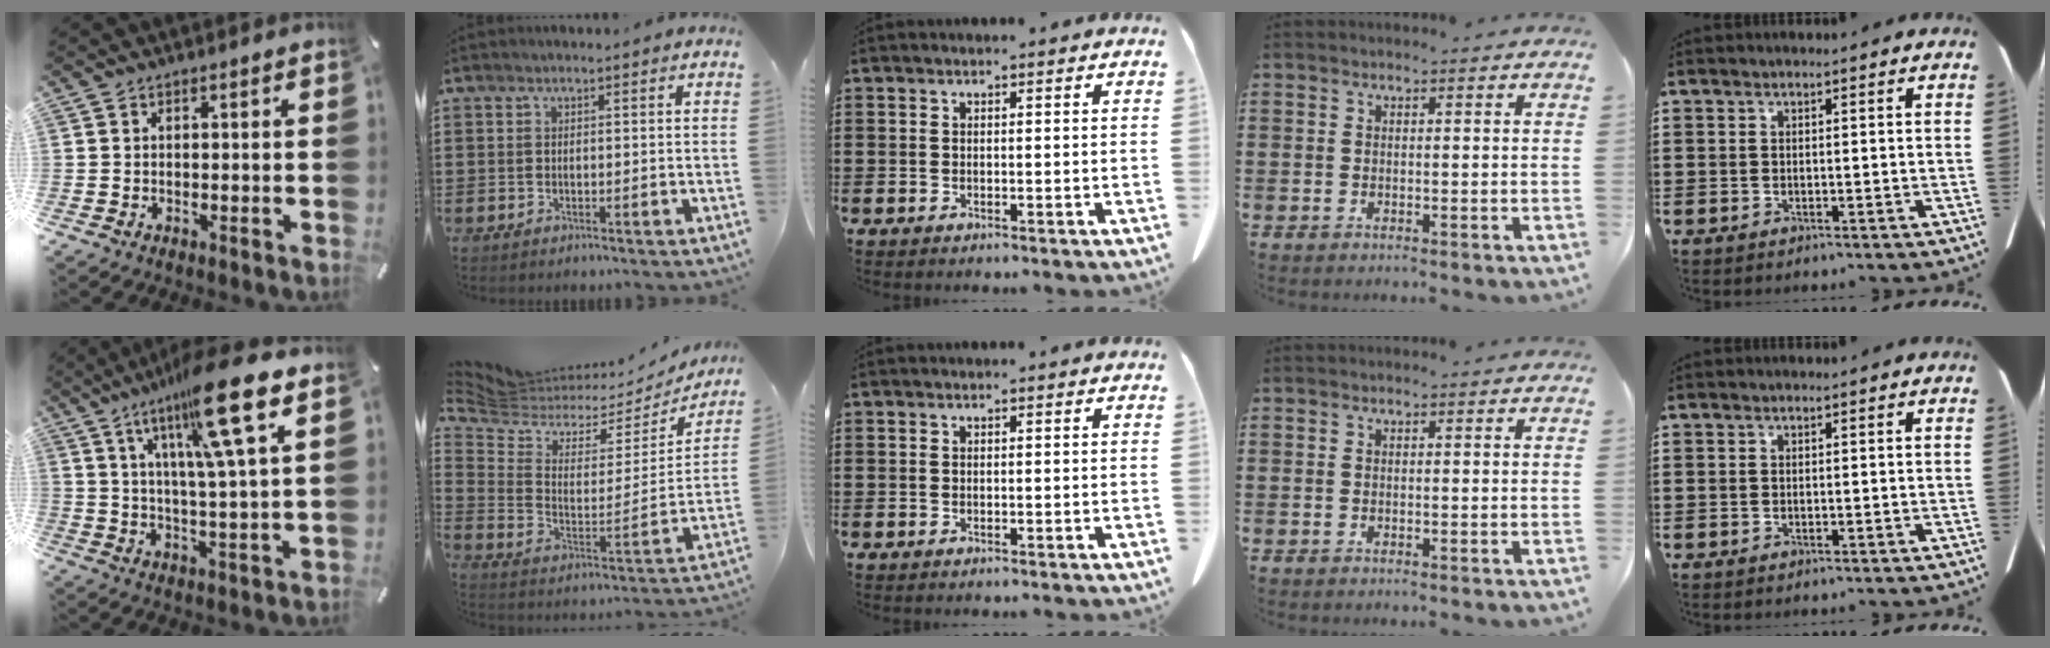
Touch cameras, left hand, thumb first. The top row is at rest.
{"thumb": {"total": 18.8, "force": [10.7, 2.9, 15.2], "torque": [-0.244, -0.046, 0.159]}, "index": {"total": 5.5, "force": [4.7, 2.2, 1.8], "torque": [-0.074, -0.038, 0.078]}}